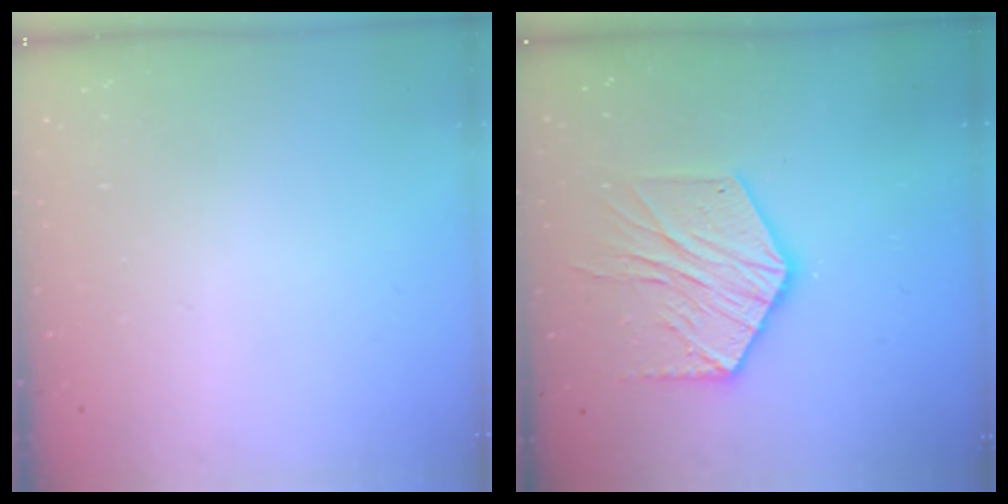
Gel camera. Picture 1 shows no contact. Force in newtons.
{"total": 15.1, "press": 15.0, "slide": 0.7}